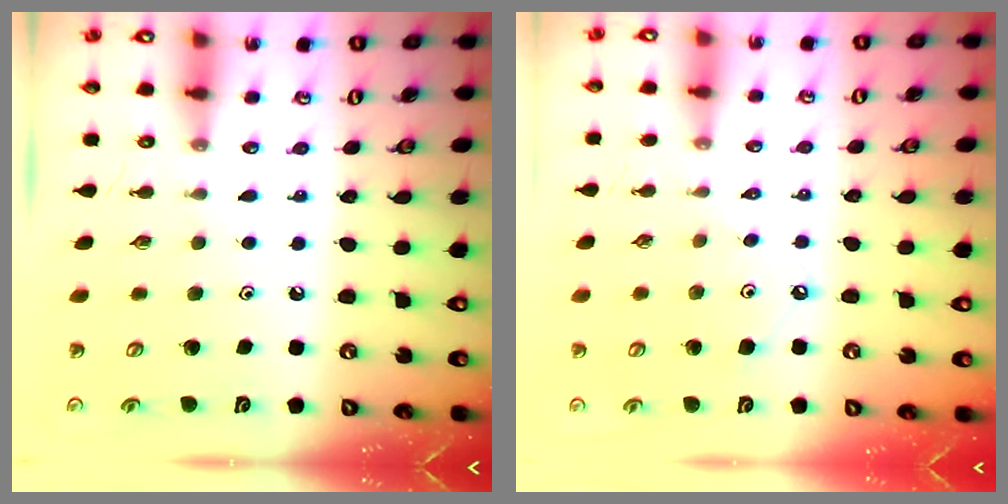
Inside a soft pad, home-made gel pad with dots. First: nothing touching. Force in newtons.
{"total": 3.1, "press": 3.1, "slide": 0.4}